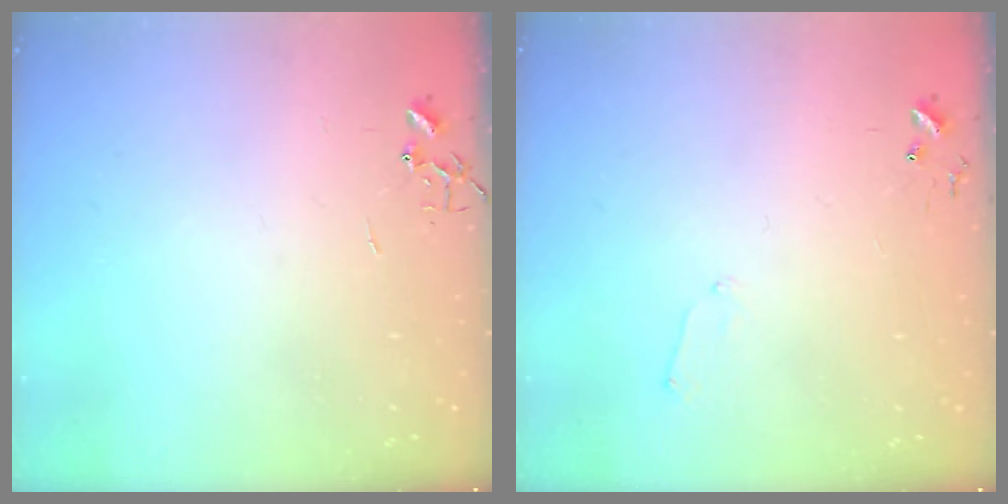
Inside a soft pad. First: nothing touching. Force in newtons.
{"total": 5.1, "press": 5.0, "slide": 0.6}